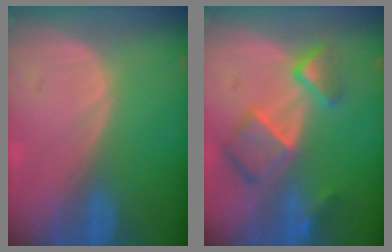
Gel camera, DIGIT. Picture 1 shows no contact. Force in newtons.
{"total": 7.8, "press": 6.8, "slide": 3.9}